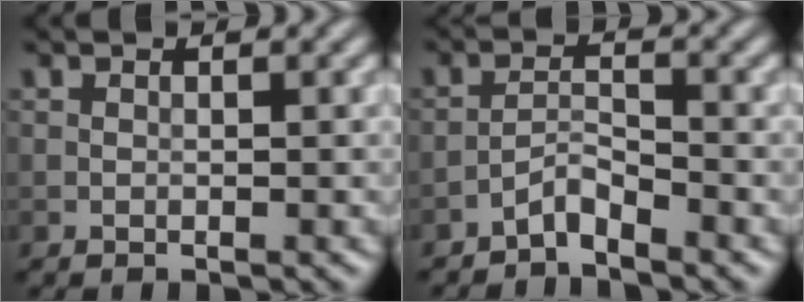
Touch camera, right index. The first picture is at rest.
{"total": 2.0, "force": [-1.9, 0.2, 0.8], "torque": [-0.015, 0.010, -0.040]}